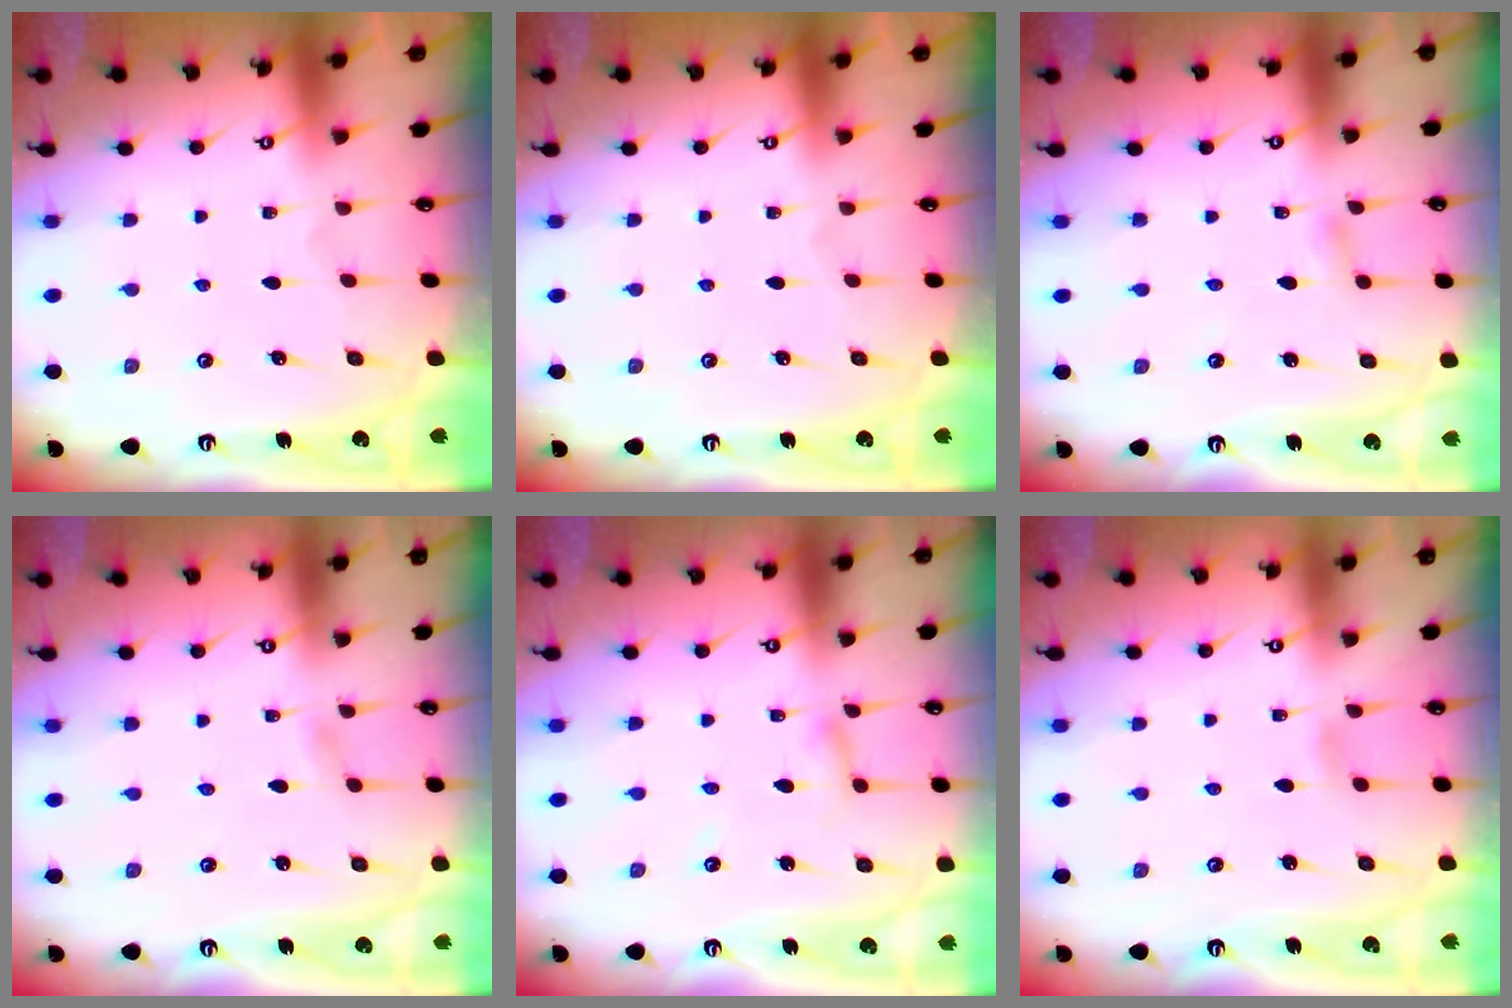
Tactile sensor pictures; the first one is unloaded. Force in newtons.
{"total": 0.0}
{"total": 2.8, "press": 2.8, "slide": 0.3}
{"total": 1.1, "press": 1.1, "slide": 0.1}
{"total": 2.7, "press": 2.7, "slide": 0.1}
{"total": 3.7, "press": 3.6, "slide": 0.3}